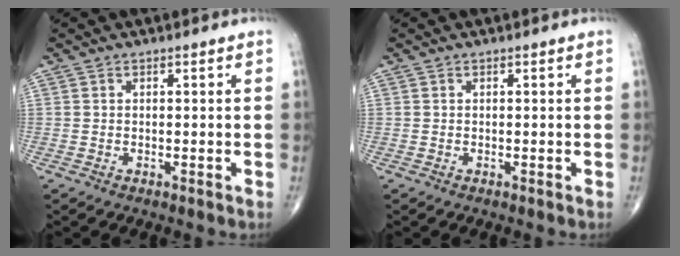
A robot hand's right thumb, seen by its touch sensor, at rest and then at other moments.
{"total": 0.0}